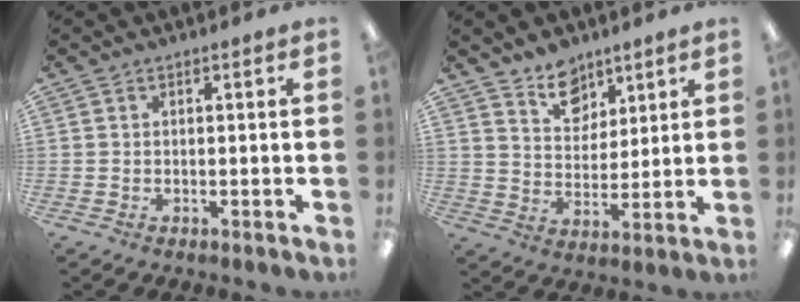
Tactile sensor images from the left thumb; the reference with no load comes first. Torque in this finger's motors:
{"motor_torque": [-0.12, -0.14, 0.07, -0.05, -0.01]}